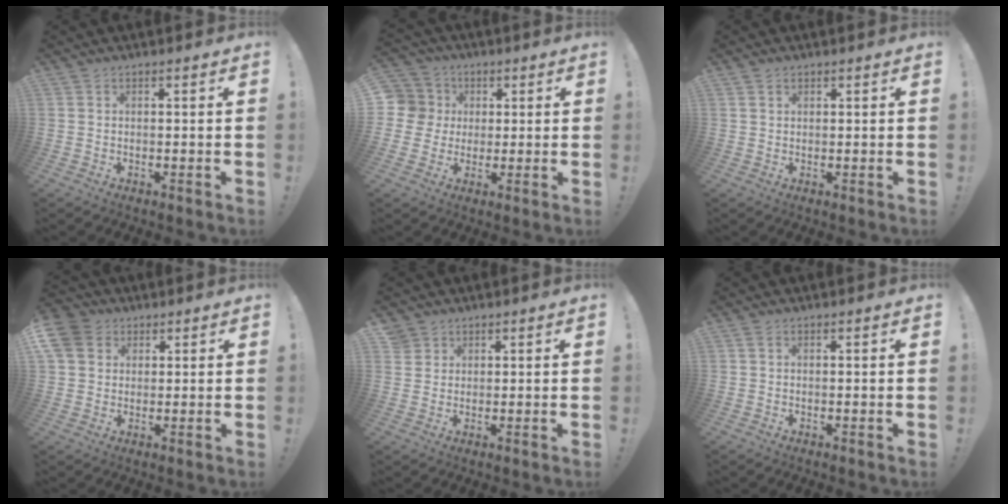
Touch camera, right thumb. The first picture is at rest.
{"total": 8.5, "force": [0.7, 8.2, 2.0], "torque": [-0.035, 0.004, 0.015]}
{"total": 1.1, "force": [0.8, 0.8, 0.3], "torque": [-0.003, 0.000, 0.014]}
{"total": 8.0, "force": [3.2, 6.5, 3.4], "torque": [-0.072, -0.013, 0.064]}
{"total": 2.9, "force": [2.0, 2.0, 0.3], "torque": [0.004, -0.009, 0.036]}
{"total": 0.7, "force": [0.2, 0.2, 0.7], "torque": [-0.018, 0.002, 0.005]}